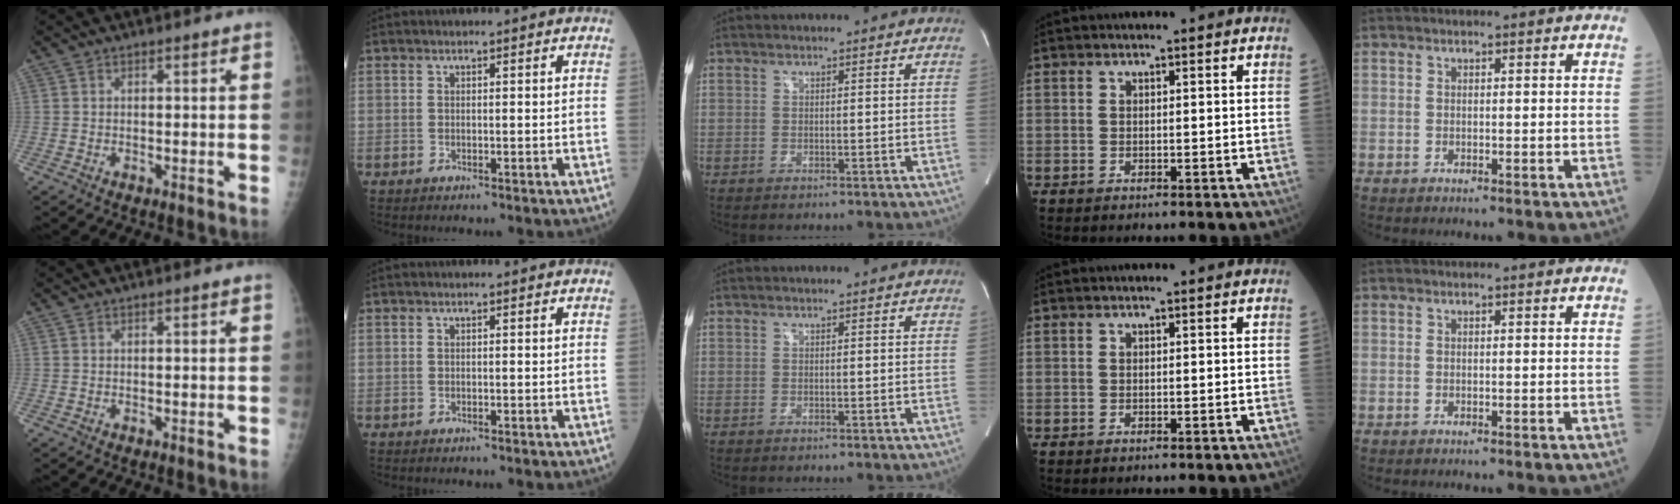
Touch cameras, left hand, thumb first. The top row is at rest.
{}